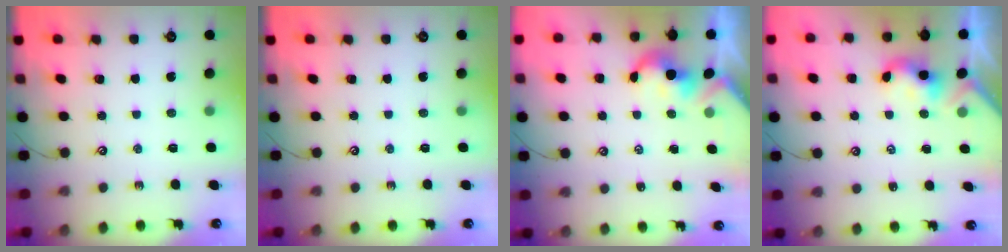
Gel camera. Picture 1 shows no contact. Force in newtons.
{"total": 0.0}
{"total": 2.4, "press": 2.4, "slide": 0.3}
{"total": 2.4, "press": 2.4, "slide": 0.2}